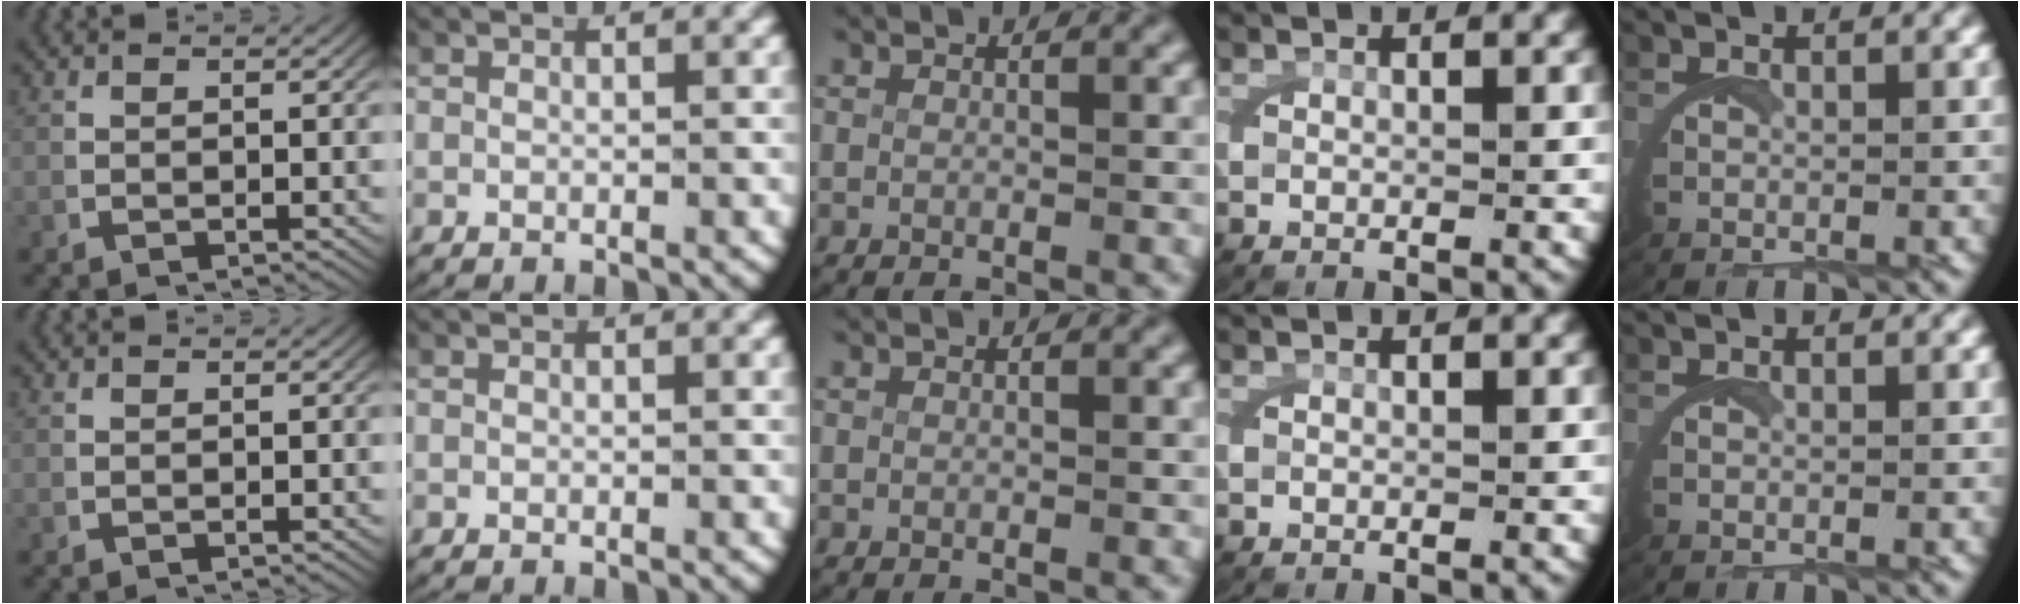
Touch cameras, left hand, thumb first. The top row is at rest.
{}